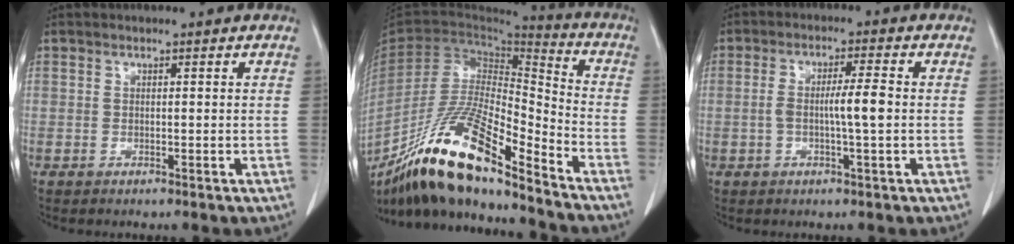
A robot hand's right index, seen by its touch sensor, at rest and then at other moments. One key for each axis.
{"total": 19.4, "fx": -14.8, "fy": 2.7, "fz": 12.3, "tx": -0.240, "ty": -0.016, "tz": -0.275}
{"total": 5.1, "fx": -0.4, "fy": 0.2, "fz": 5.1, "tx": -0.096, "ty": 0.006, "tz": -0.006}